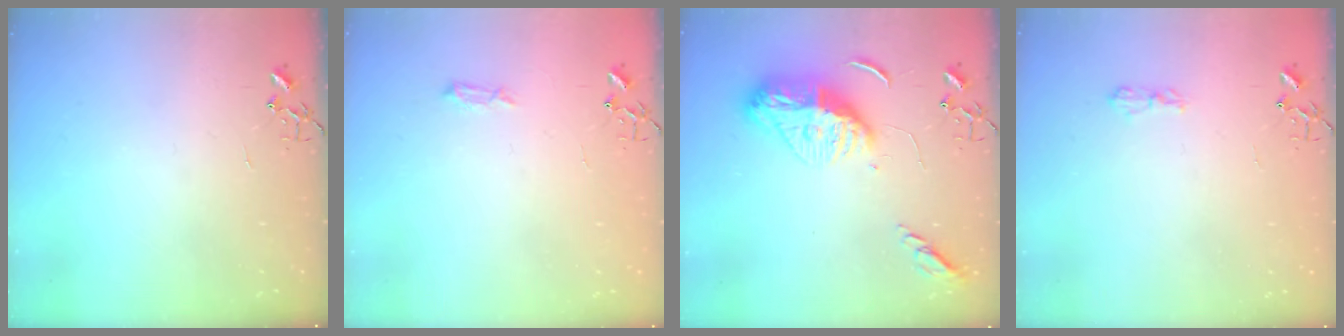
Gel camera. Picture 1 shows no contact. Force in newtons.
{"total": 4.0, "press": 4.0, "slide": 0.6}
{"total": 15.6, "press": 15.5, "slide": 1.6}
{"total": 5.4, "press": 5.4, "slide": 0.7}